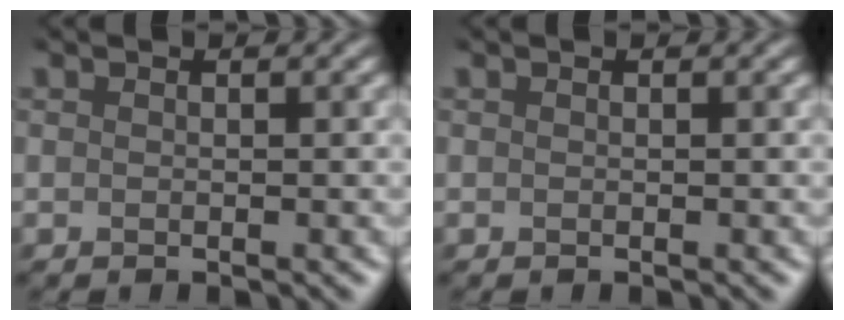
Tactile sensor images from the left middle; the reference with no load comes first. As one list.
[{"total": 0.0}]